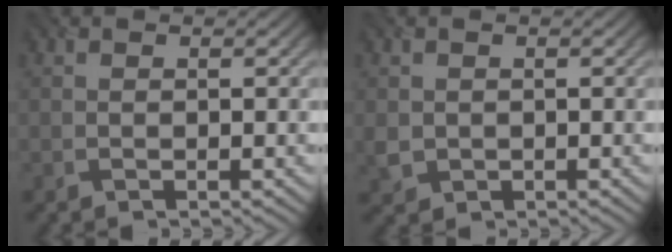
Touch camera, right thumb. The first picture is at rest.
{"total": 2.0, "force": [0.1, 1.8, 0.7], "torque": [-0.029, -0.007, 0.005]}